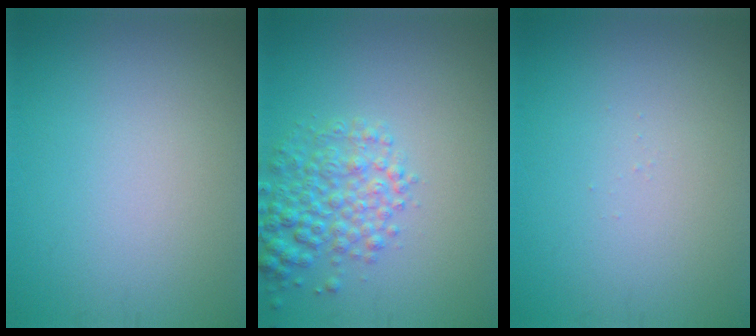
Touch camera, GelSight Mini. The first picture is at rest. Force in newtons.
{"total": 4.0, "press": 4.0, "slide": 0.2}
{"total": 0.0}